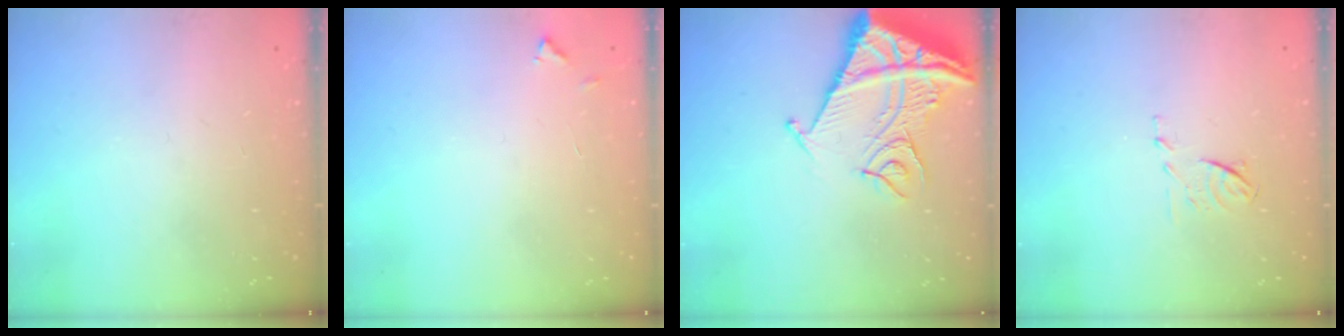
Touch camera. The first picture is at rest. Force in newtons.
{"total": 4.0, "press": 3.9, "slide": 0.2}
{"total": 15.9, "press": 15.8, "slide": 1.8}
{"total": 4.8, "press": 4.7, "slide": 0.9}